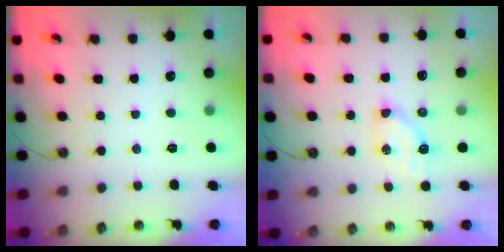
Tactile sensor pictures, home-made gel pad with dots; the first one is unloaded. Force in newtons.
{"total": 5.7, "press": 5.7, "slide": 0.3}